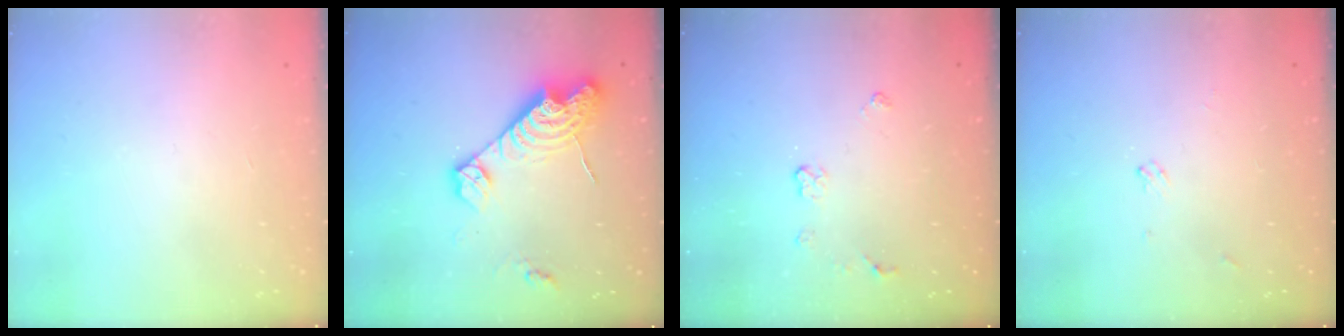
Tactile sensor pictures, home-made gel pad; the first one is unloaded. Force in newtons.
{"total": 14.7, "press": 14.6, "slide": 1.2}
{"total": 3.9, "press": 3.8, "slide": 0.6}
{"total": 3.9, "press": 3.9, "slide": 0.5}